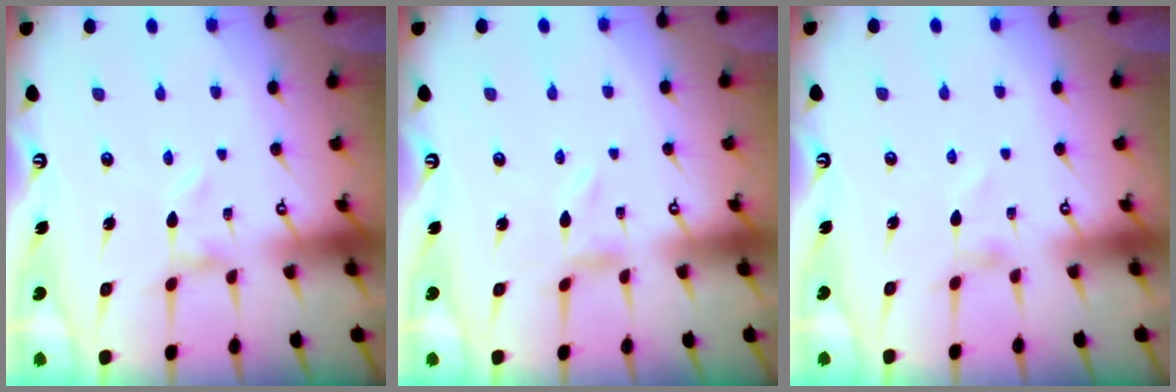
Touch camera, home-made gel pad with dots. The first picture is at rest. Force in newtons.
{"total": 0.0}
{"total": 0.8, "press": 0.7, "slide": 0.2}